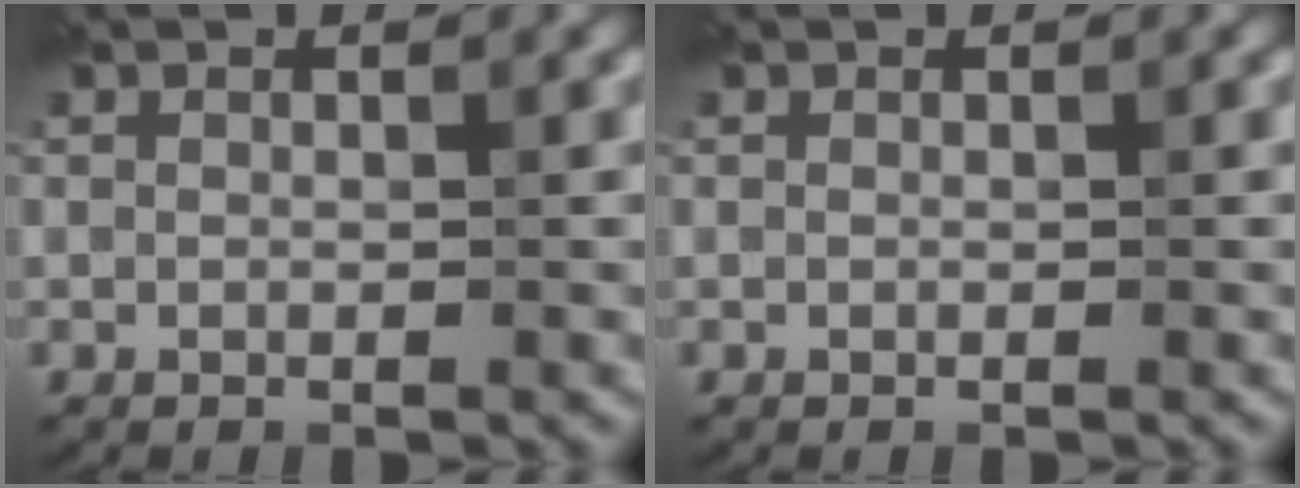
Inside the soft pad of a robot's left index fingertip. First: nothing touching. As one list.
[{"total": 0.0}]